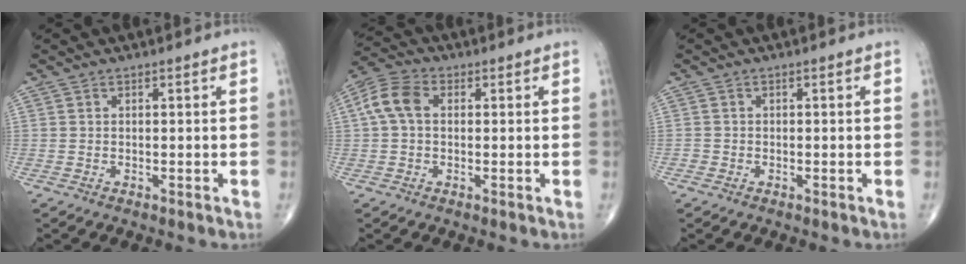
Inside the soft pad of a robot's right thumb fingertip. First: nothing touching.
{"total": 6.8, "force": [0.9, 4.6, 4.9], "torque": [-0.106, 0.023, 0.010]}
{"total": 0.6, "force": [-0.2, 0.5, 0.0], "torque": [0.002, 0.003, -0.006]}